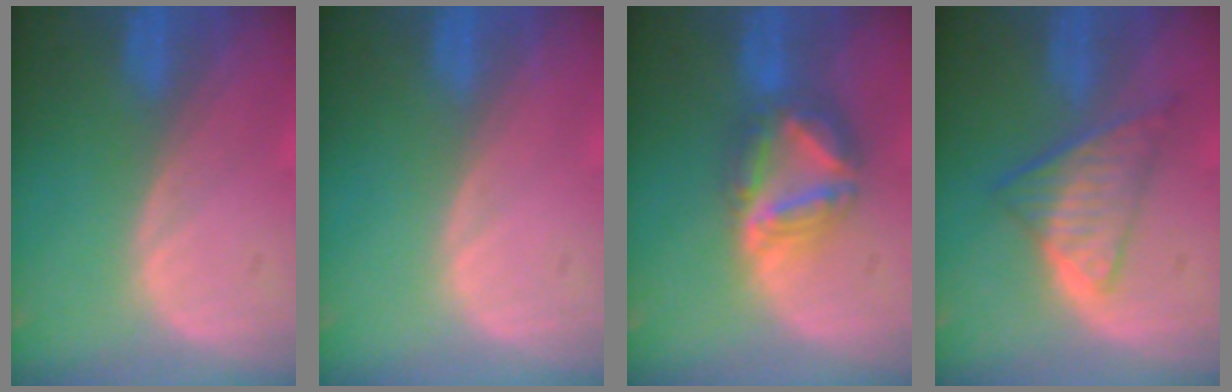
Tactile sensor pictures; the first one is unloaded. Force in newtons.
{"total": 0.0}
{"total": 7.8, "press": 6.8, "slide": 3.8}
{"total": 6.9, "press": 6.1, "slide": 3.2}